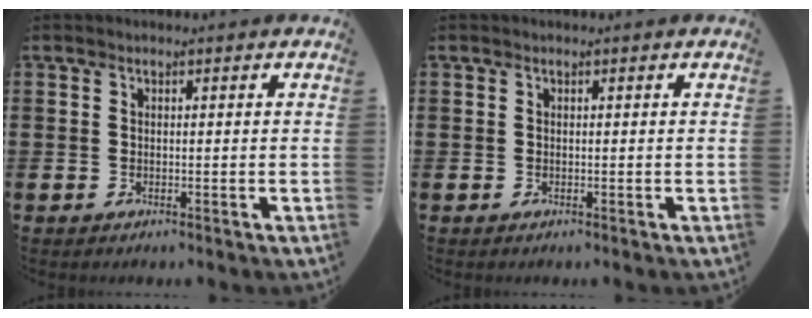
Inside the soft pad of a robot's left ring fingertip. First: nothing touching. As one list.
[{"total": 0.0}]